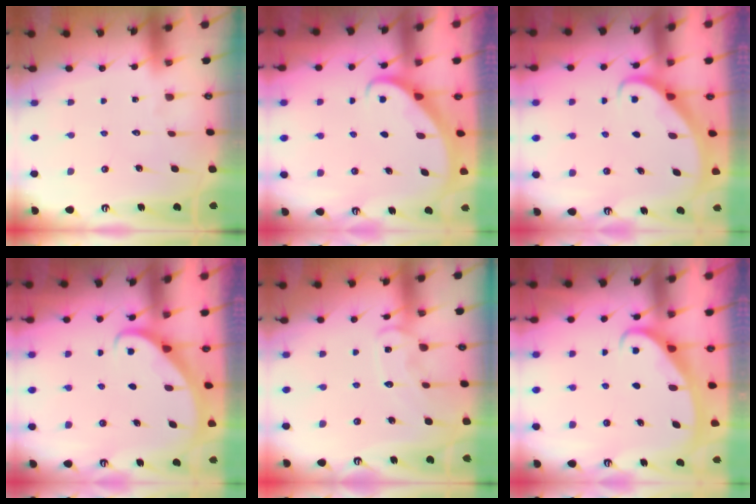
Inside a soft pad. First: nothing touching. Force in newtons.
{"total": 2.7, "press": 2.7, "slide": 0.2}
{"total": 2.8, "press": 2.8, "slide": 0.2}
{"total": 2.9, "press": 2.9, "slide": 0.2}
{"total": 10.6, "press": 10.5, "slide": 0.8}
{"total": 2.6, "press": 2.6, "slide": 0.3}